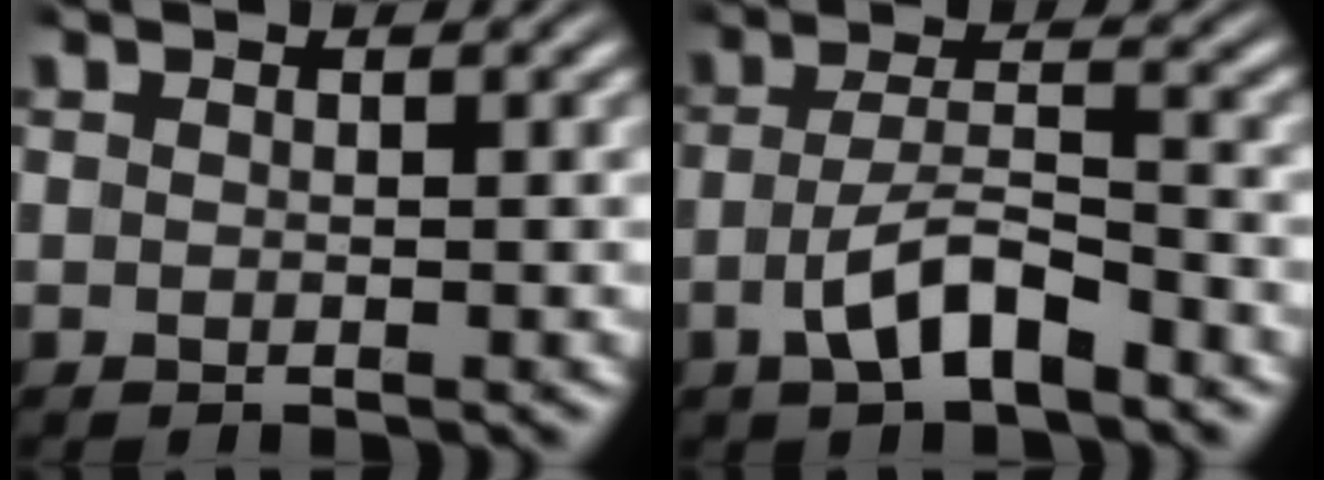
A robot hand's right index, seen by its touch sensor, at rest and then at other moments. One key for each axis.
{"total": 4.3, "fx": -2.7, "fy": 1.3, "fz": 3.2, "tx": -0.050, "ty": -0.005, "tz": -0.040}